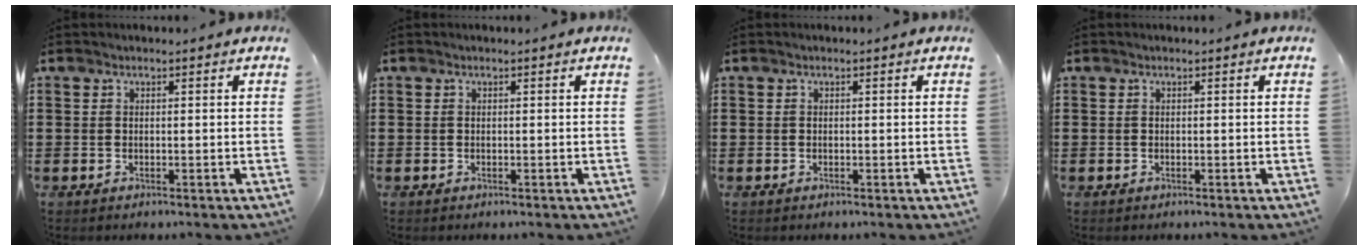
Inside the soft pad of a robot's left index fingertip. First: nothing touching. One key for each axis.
{"total": 0.0}
{"total": 0.0}
{"total": 0.0}